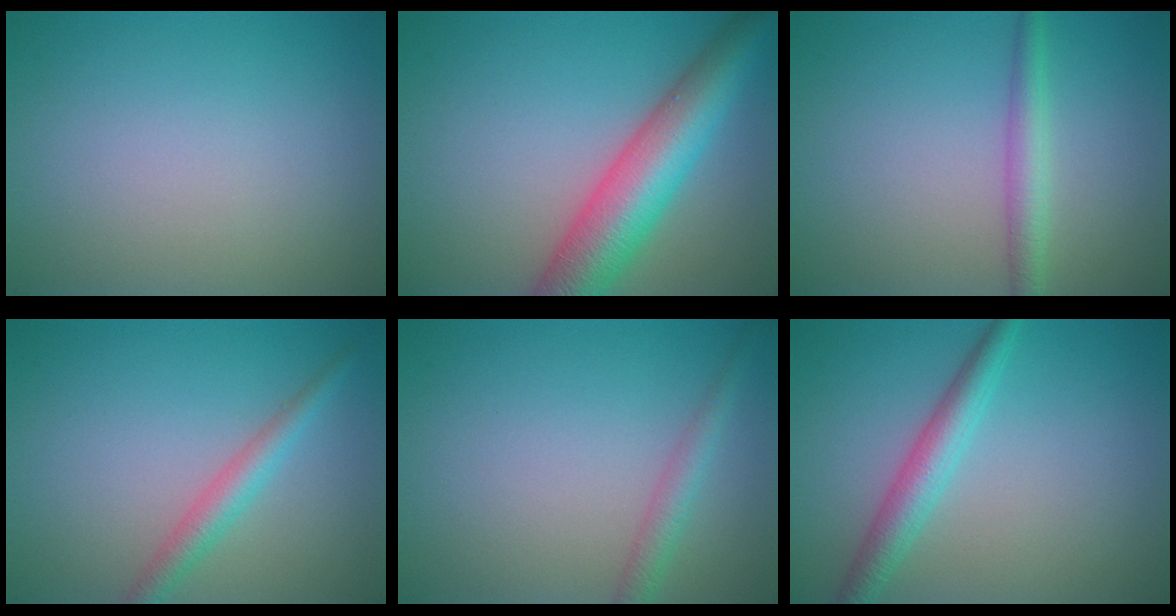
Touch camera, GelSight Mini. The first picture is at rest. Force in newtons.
{"total": 8.5, "press": 8.5, "slide": 0.2}
{"total": 2.4, "press": 2.4, "slide": 0.0}
{"total": 2.6, "press": 2.6, "slide": 0.0}
{"total": 2.0, "press": 2.0, "slide": 0.1}
{"total": 3.3, "press": 3.3, "slide": 0.1}